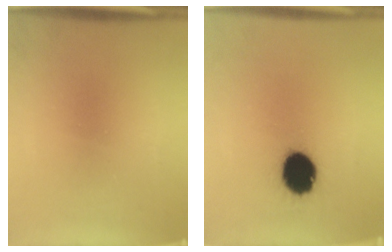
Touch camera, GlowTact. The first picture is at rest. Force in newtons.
{"total": 12.2}